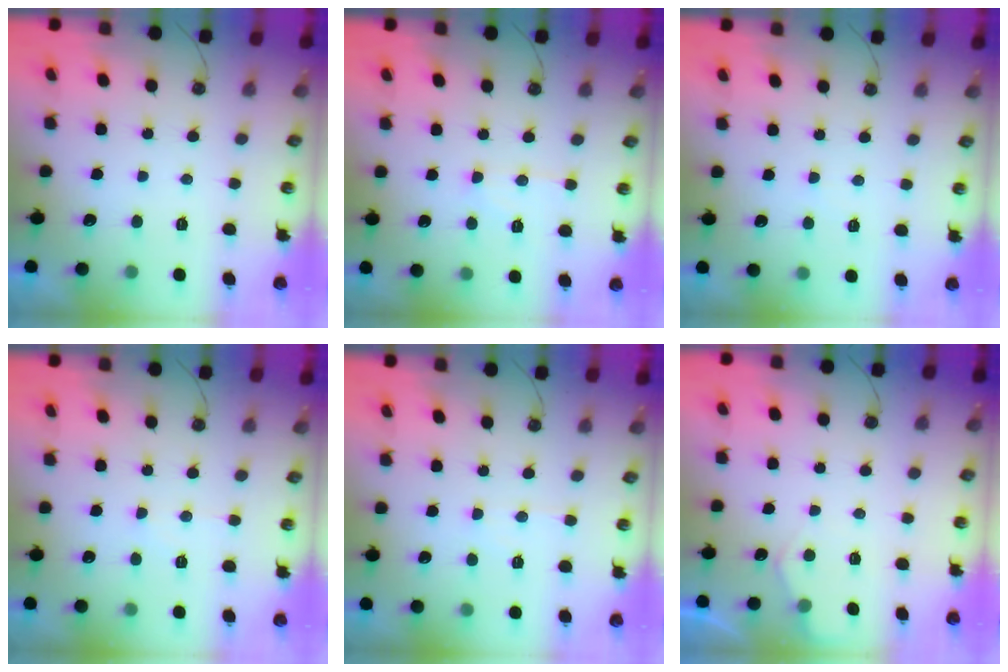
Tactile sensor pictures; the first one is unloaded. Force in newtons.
{"total": 7.6, "press": 7.6, "slide": 0.6}
{"total": 3.0, "press": 3.0, "slide": 0.5}
{"total": 5.4, "press": 5.4, "slide": 0.8}
{"total": 4.3, "press": 4.2, "slide": 0.6}
{"total": 3.8, "press": 3.8, "slide": 0.5}